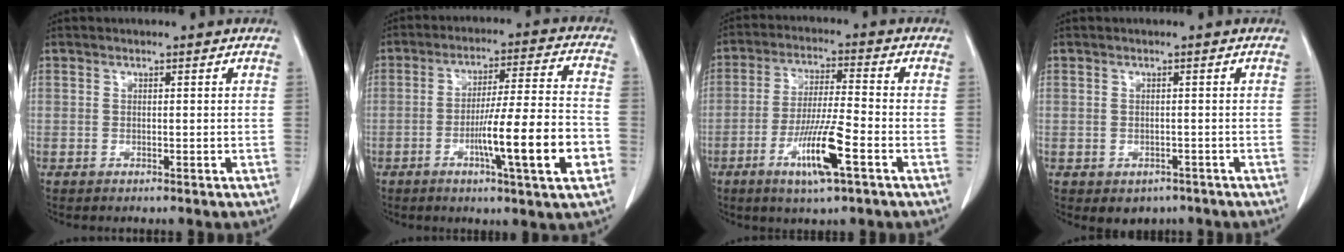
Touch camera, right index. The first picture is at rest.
{"total": 14.4, "force": [-4.8, -0.1, 13.6], "torque": [-0.221, -0.006, -0.078]}
{"total": 10.2, "force": [-4.5, 0.5, 9.1], "torque": [-0.173, -0.014, -0.083]}
{"total": 3.0, "force": [-1.8, 2.3, 0.8], "torque": [-0.003, 0.005, -0.017]}